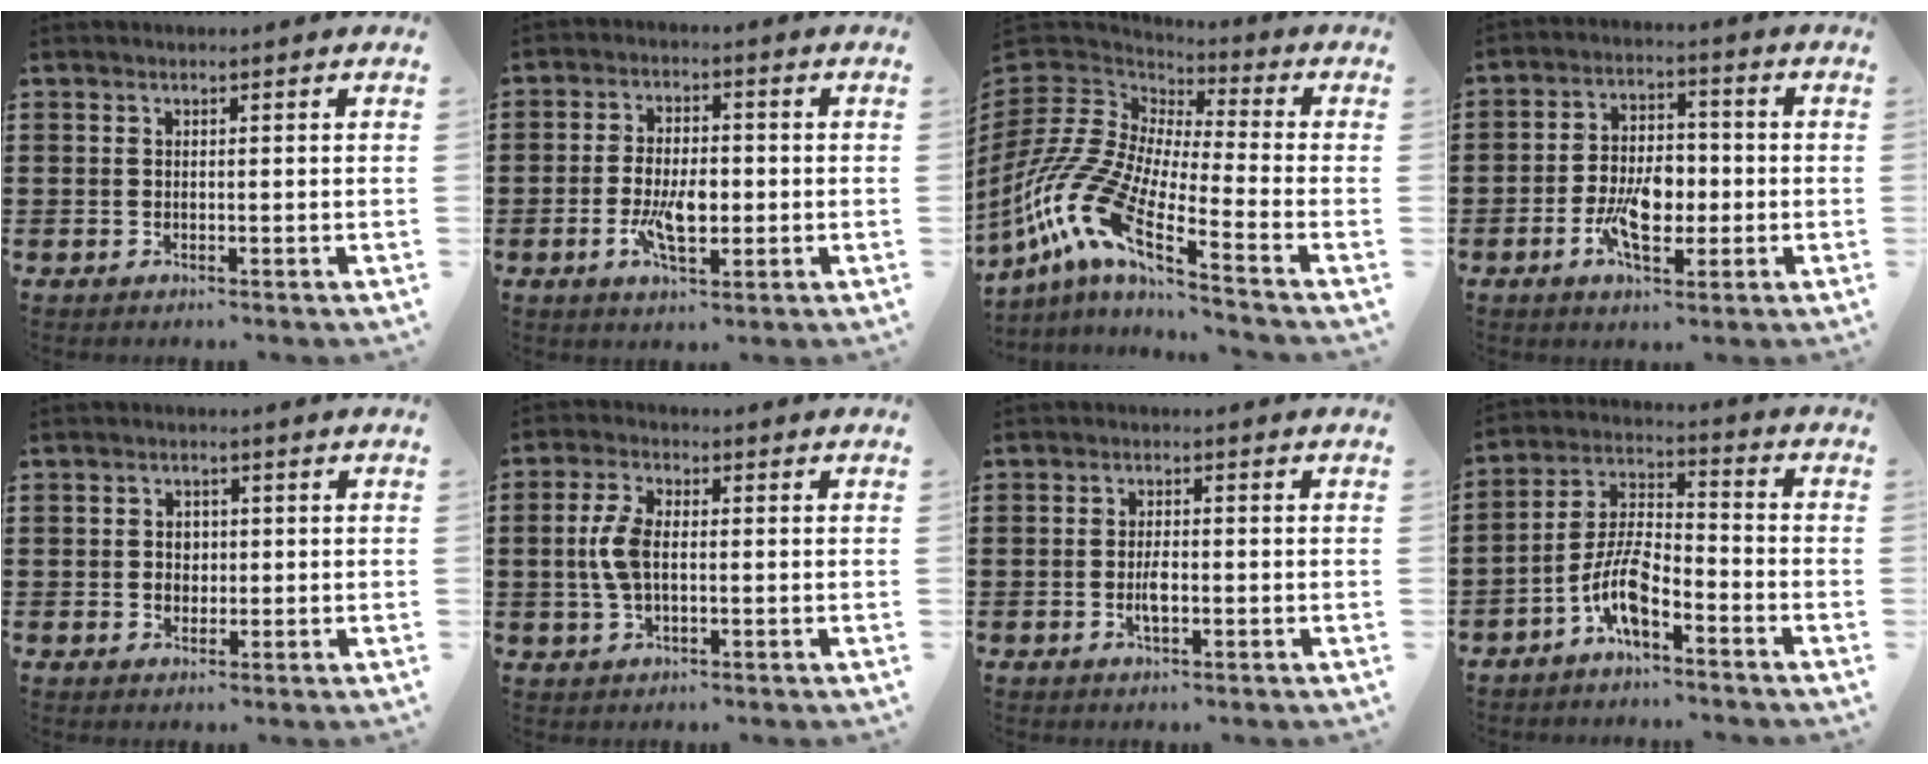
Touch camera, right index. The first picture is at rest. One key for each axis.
{"total": 6.3, "fx": -1.4, "fy": 2.9, "fz": 5.4, "tx": -0.120, "ty": -0.001, "tz": -0.029}
{"total": 13.6, "fx": -9.6, "fy": 3.0, "fz": 9.2, "tx": -0.252, "ty": -0.027, "tz": -0.207}
{"total": 7.5, "fx": -2.0, "fy": 4.4, "fz": 5.8, "tx": -0.112, "ty": 0.004, "tz": -0.040}
{"total": 2.1, "fx": 0.0, "fy": 1.8, "fz": 1.2, "tx": -0.029, "ty": 0.006, "tz": -0.001}
{"total": 5.8, "fx": 0.0, "fy": 2.9, "fz": 5.0, "tx": -0.120, "ty": 0.002, "tz": -0.007}
{"total": 2.8, "fx": -0.6, "fy": 1.0, "fz": 2.5, "tx": -0.053, "ty": -0.001, "tz": -0.013}
{"total": 7.9, "fx": -4.9, "fy": 2.6, "fz": 5.7, "tx": -0.139, "ty": -0.006, "tz": -0.096}